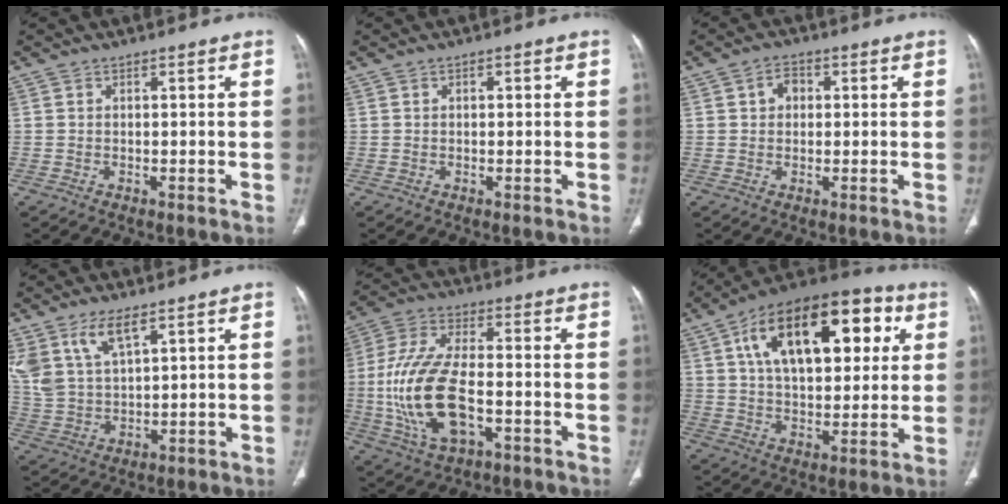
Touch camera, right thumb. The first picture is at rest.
{"total": 0.8, "force": [0.2, 0.5, 0.6], "torque": [-0.005, 0.002, 0.003]}
{"total": 3.3, "force": [0.7, 2.6, 1.9], "torque": [-0.017, 0.007, 0.009]}
{"total": 9.4, "force": [5.7, 3.8, 6.4], "torque": [-0.131, -0.019, 0.125]}
{"total": 17.2, "force": [-3.5, 8.3, 14.6], "torque": [-0.305, 0.018, -0.058]}
{"total": 24.9, "force": [8.2, 12.8, 19.8], "torque": [-0.279, 0.012, 0.124]}